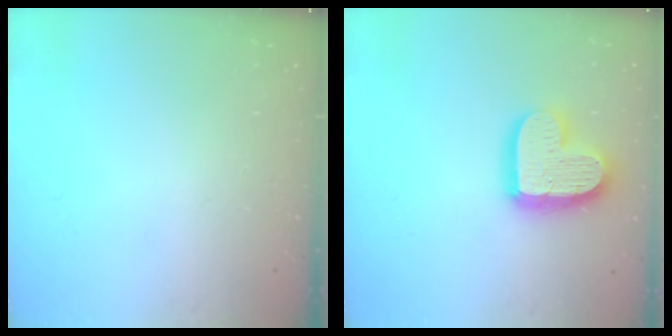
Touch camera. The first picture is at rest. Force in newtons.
{"total": 17.1, "press": 17.0, "slide": 1.5}